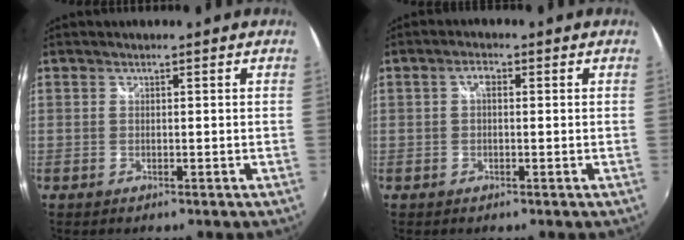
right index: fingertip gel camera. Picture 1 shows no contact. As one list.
[{"total": 2.0, "force": [0.4, 1.0, 1.7], "torque": [-0.031, 0.007, 0.002]}]